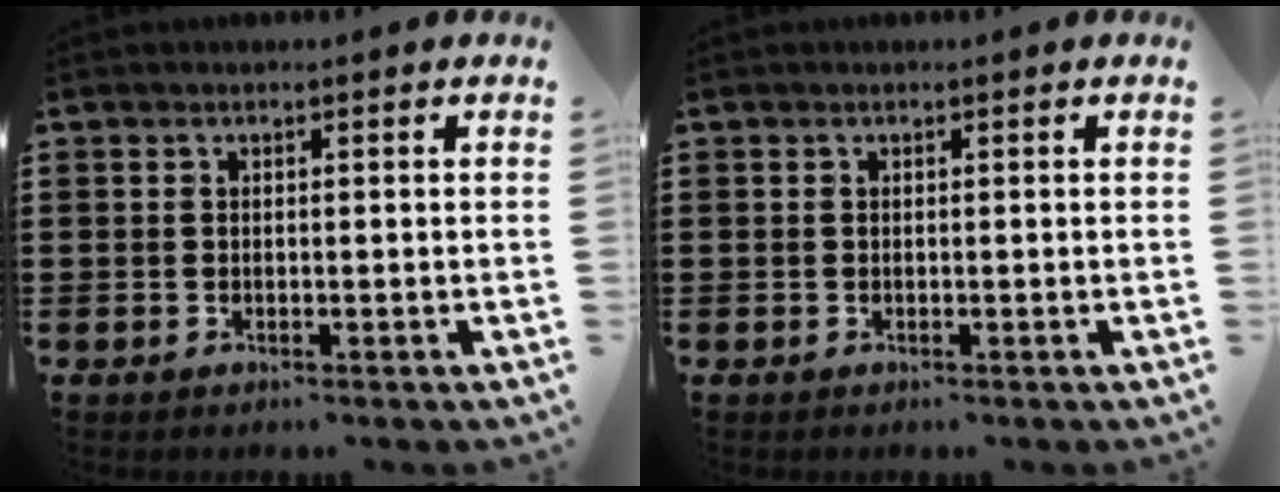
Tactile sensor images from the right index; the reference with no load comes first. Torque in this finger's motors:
{"motor_torque": [0.10, 1.05, 0.00, 0.01]}